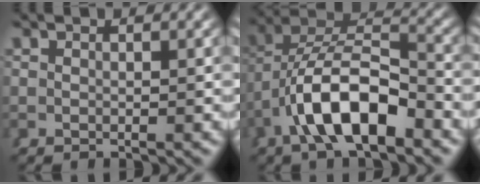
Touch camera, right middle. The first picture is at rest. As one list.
[{"total": 9.2, "force": [-1.2, 6.0, 6.9], "torque": [-0.131, -0.028, -0.014]}]